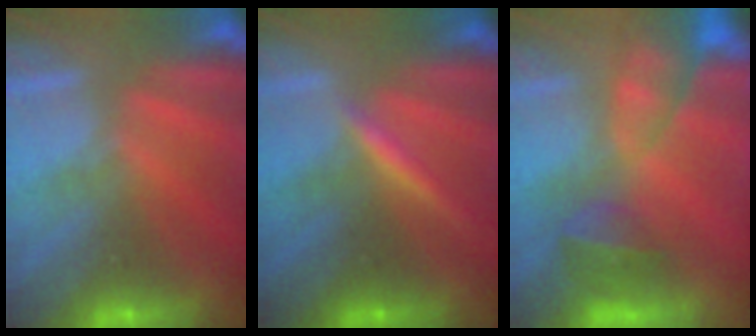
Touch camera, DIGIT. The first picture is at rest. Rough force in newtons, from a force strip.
{"total": 3.4}
{"total": 9.7}